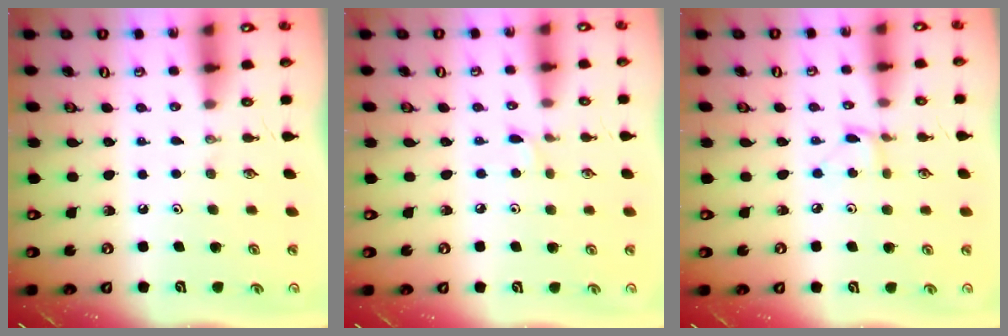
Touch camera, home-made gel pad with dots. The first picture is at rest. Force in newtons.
{"total": 1.9, "press": 1.9, "slide": 0.2}
{"total": 2.9, "press": 2.9, "slide": 0.4}